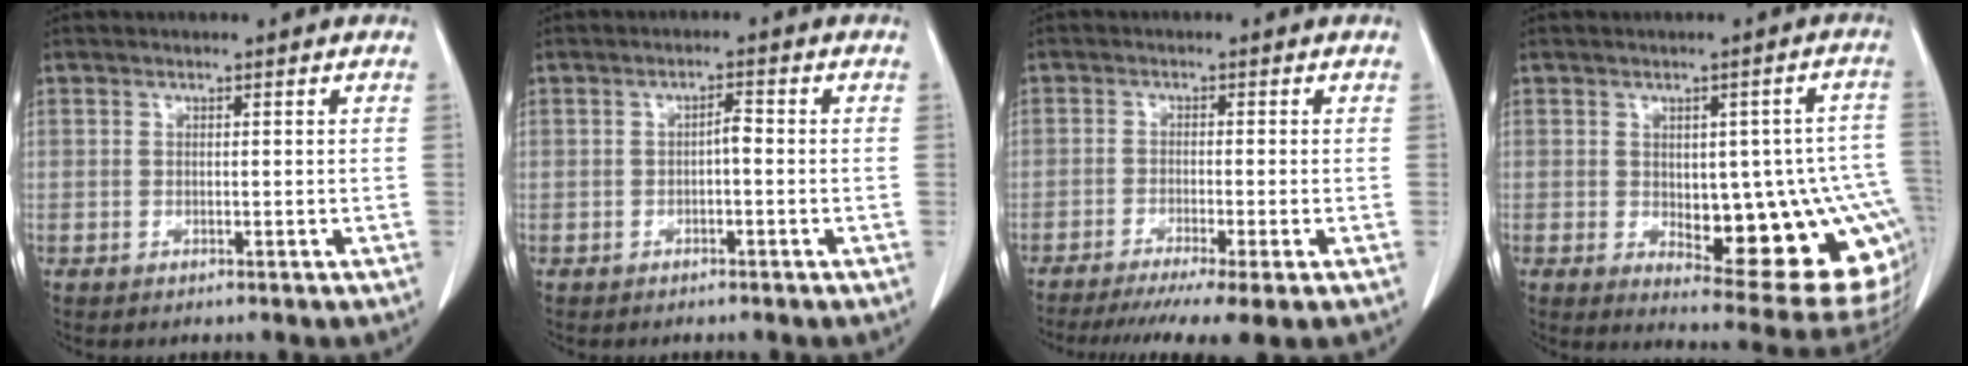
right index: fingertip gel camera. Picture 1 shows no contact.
{"total": 1.7, "force": [-0.4, 0.5, 1.6], "torque": [-0.029, 0.004, -0.006]}
{"total": 9.0, "force": [-6.8, -0.2, 5.9], "torque": [-0.089, -0.020, -0.105]}
{"total": 18.5, "force": [-3.0, 6.2, 17.2], "torque": [-0.144, 0.018, -0.009]}